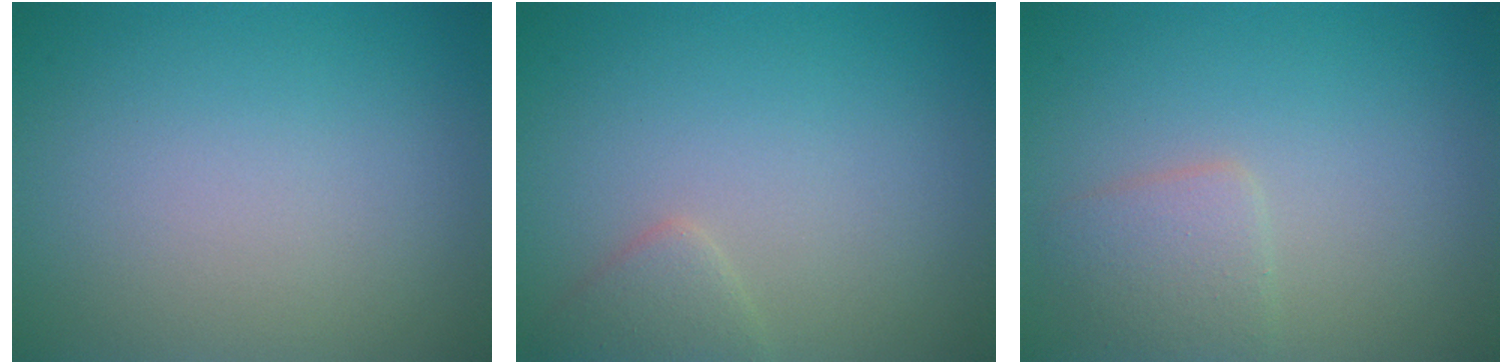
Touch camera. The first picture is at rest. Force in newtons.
{"total": 1.6, "press": 1.6, "slide": 0.1}
{"total": 2.2, "press": 2.2, "slide": 0.1}